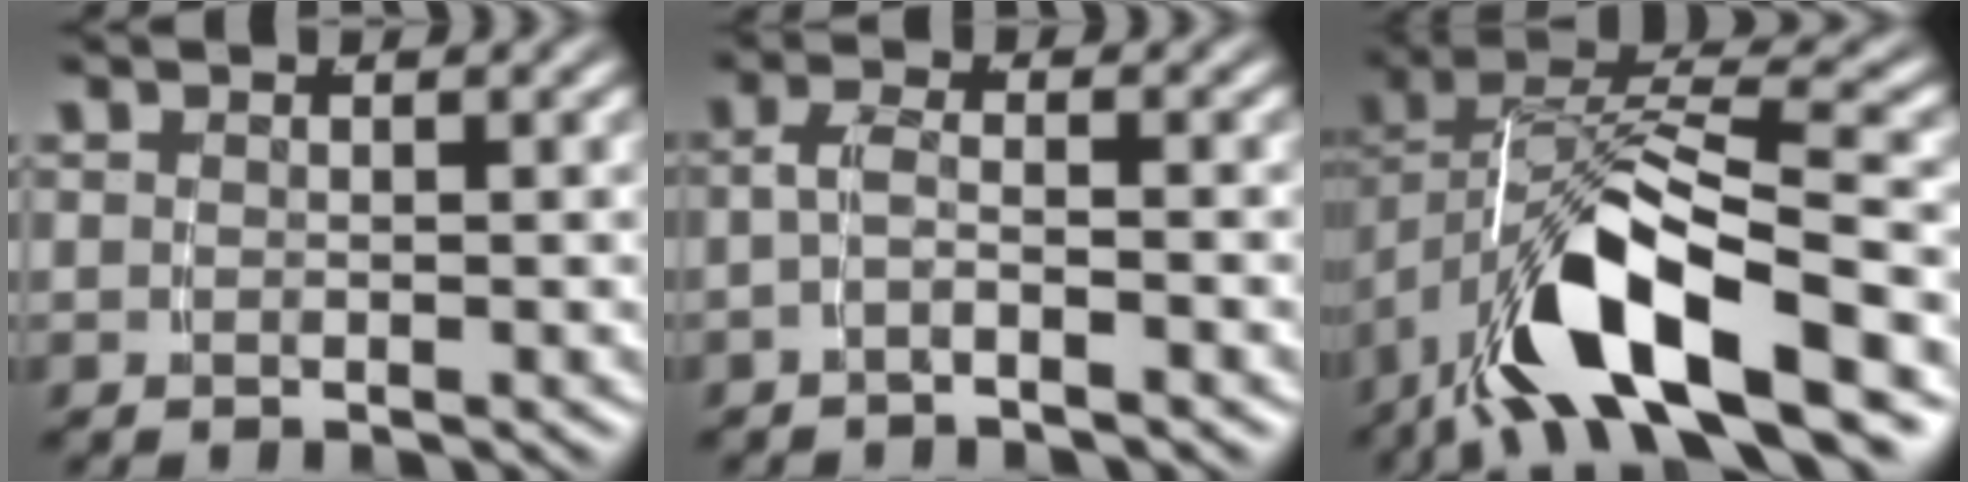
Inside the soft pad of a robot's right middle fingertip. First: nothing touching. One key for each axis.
{"total": 1.9, "fx": -1.1, "fy": -0.1, "fz": 1.5, "tx": -0.035, "ty": -0.006, "tz": -0.019}
{"total": 8.9, "fx": -2.9, "fy": 3.7, "fz": 7.5, "tx": -0.144, "ty": -0.009, "tz": -0.040}